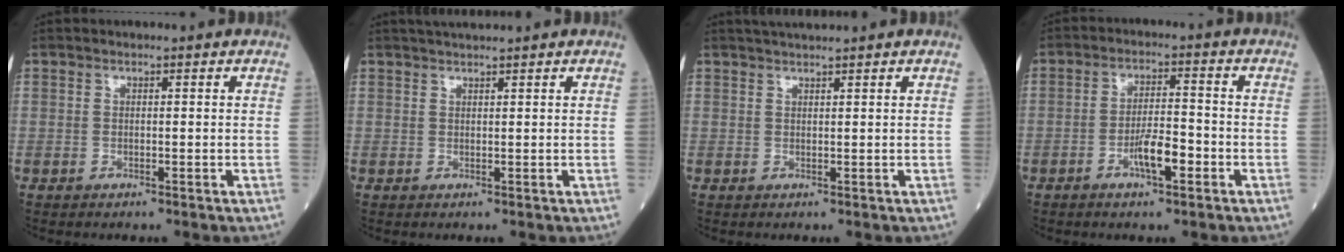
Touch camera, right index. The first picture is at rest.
{"total": 2.4, "force": [2.2, -0.4, 0.8], "torque": [-0.010, 0.018, 0.044]}
{"total": 2.6, "force": [2.4, -0.4, 0.8], "torque": [-0.011, 0.018, 0.047]}
{"total": 5.4, "force": [-2.3, 1.1, 4.7], "torque": [-0.090, 0.004, -0.040]}